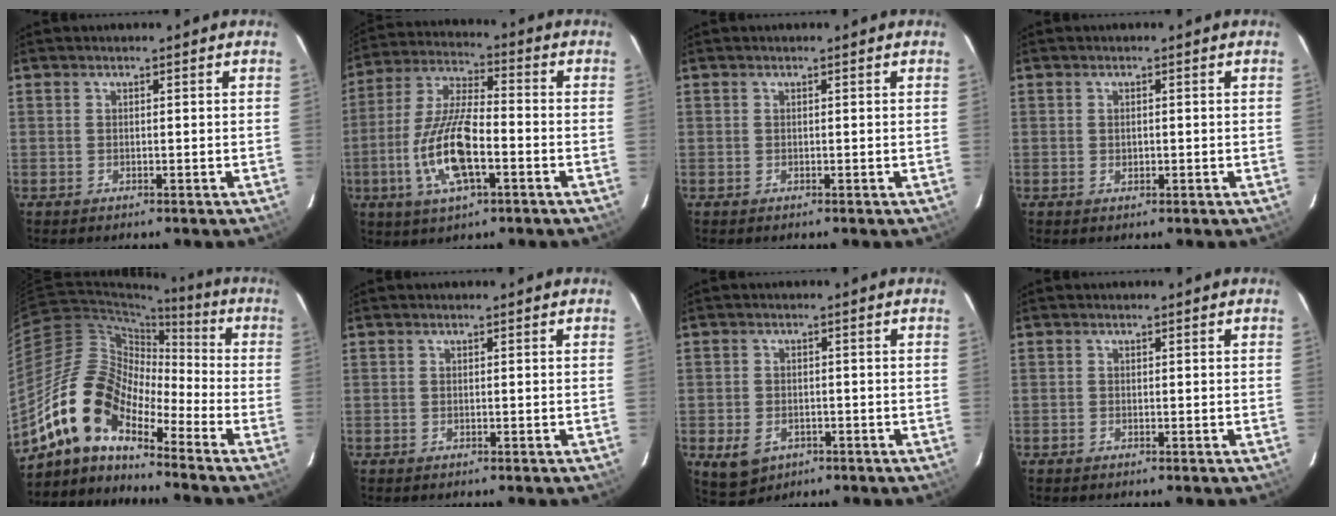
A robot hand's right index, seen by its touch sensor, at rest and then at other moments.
{"total": 14.3, "force": [-4.7, 4.6, 12.7], "torque": [-0.270, -0.007, -0.089]}
{"total": 0.0}
{"total": 0.9, "force": [-0.1, 0.8, 0.5], "torque": [-0.008, 0.000, 0.000]}
{"total": 13.5, "force": [-9.9, 5.3, 7.5], "torque": [-0.125, 0.013, -0.207]}
{"total": 0.0}
{"total": 6.2, "force": [-2.6, 4.6, 3.2], "torque": [-0.074, -0.006, -0.033]}
{"total": 0.0}